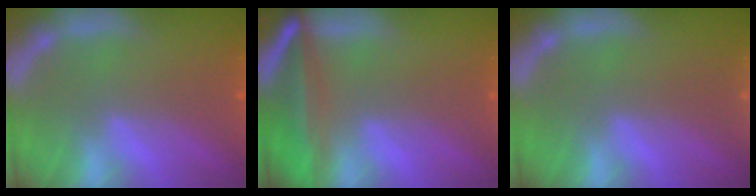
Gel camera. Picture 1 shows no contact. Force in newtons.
{"total": 8.5}
{"total": 3.5}